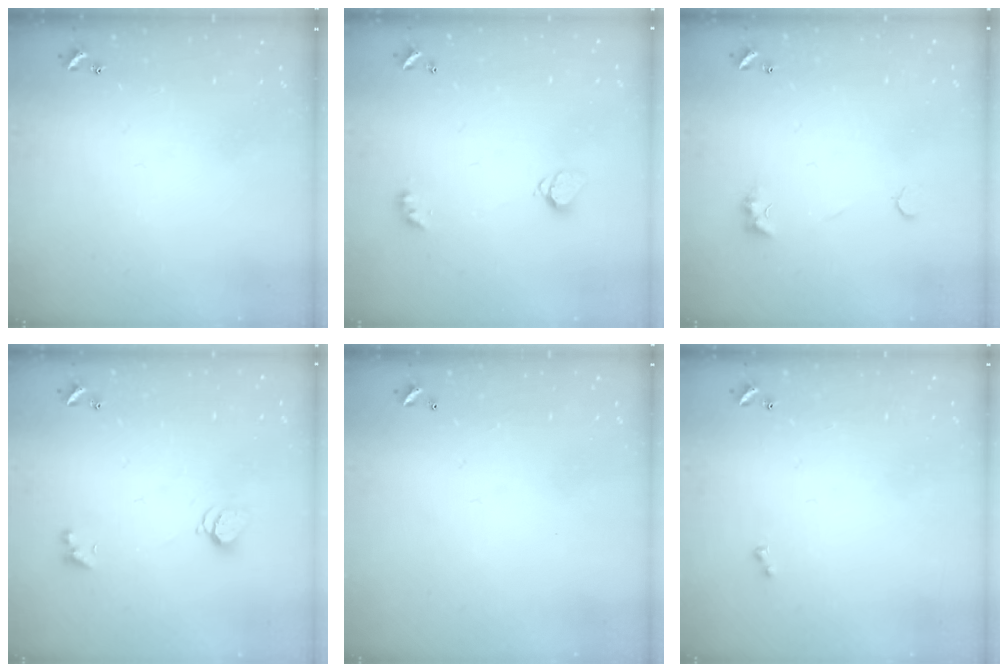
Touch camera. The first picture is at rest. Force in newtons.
{"total": 3.4, "press": 3.3, "slide": 0.2}
{"total": 1.8, "press": 1.7, "slide": 0.4}
{"total": 2.3, "press": 2.3, "slide": 0.3}
{"total": 2.8, "press": 2.8, "slide": 0.1}
{"total": 0.7, "press": 0.6, "slide": 0.4}